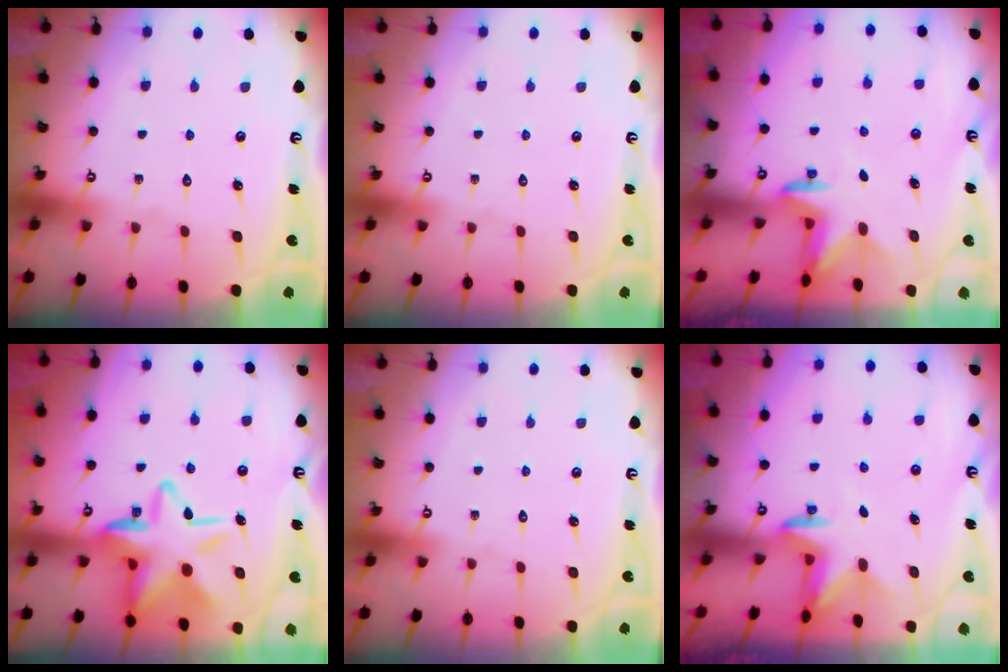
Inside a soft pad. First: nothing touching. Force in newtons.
{"total": 0.0}
{"total": 2.9, "press": 2.8, "slide": 0.7}
{"total": 19.0, "press": 18.9, "slide": 2.4}
{"total": 0.0}
{"total": 2.9, "press": 2.8, "slide": 0.7}